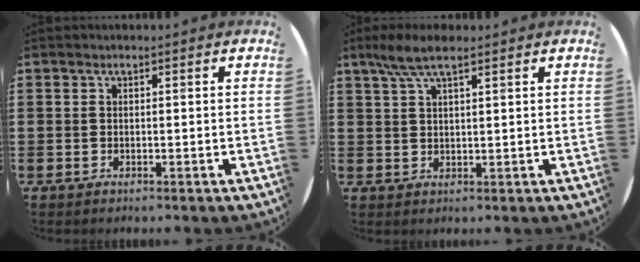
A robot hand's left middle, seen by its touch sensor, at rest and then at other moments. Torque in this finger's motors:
{"motor_torque": [0.92, -0.84, 0.16, 0.16]}